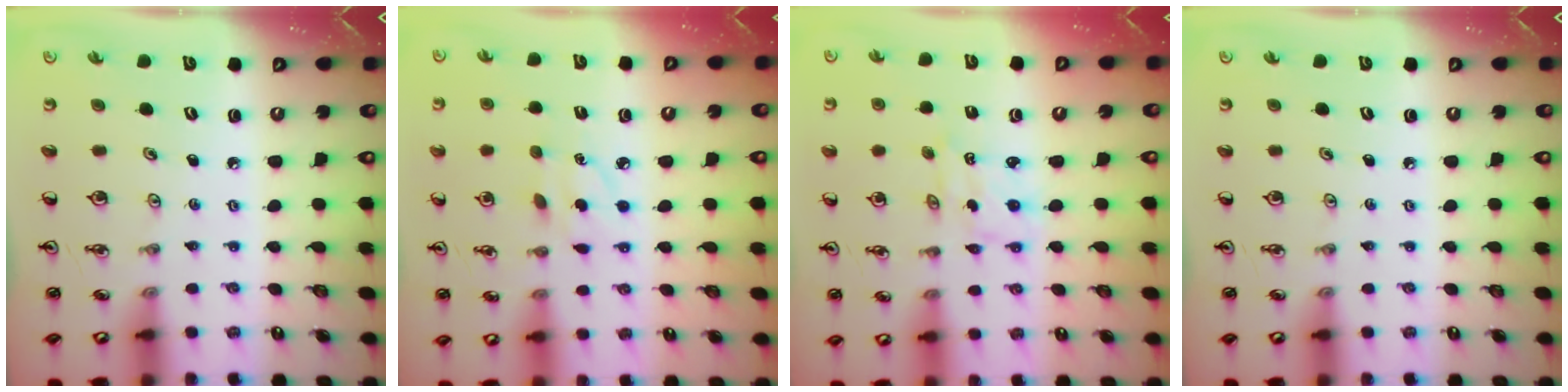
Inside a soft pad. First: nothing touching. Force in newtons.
{"total": 5.1, "press": 5.1, "slide": 0.6}
{"total": 1.1, "press": 1.1, "slide": 0.1}
{"total": 0.0}